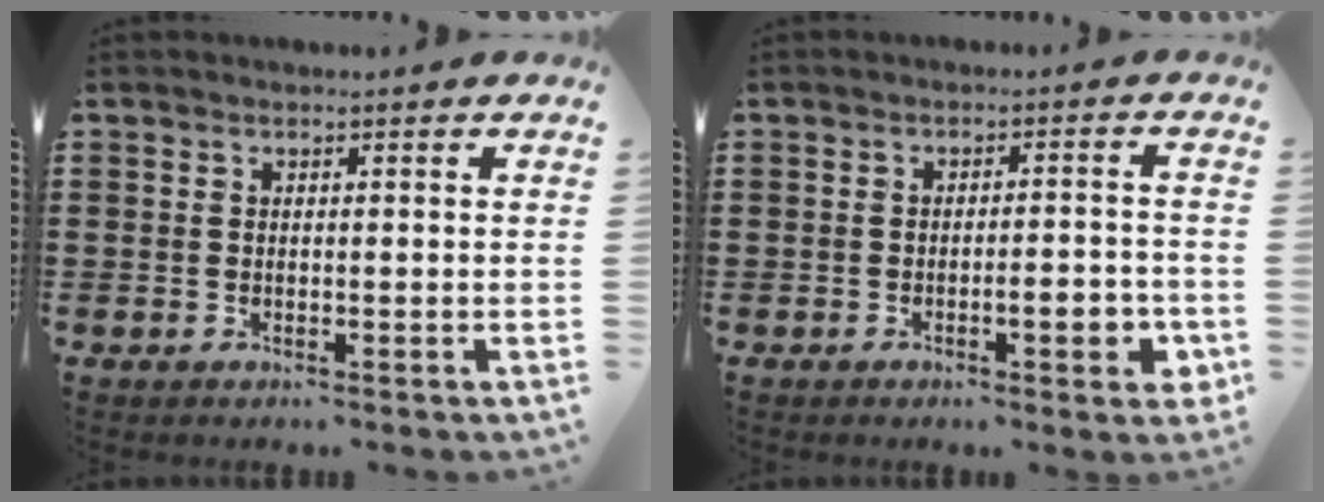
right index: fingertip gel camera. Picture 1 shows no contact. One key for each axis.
{"total": 4.1, "fx": -1.6, "fy": 0.9, "fz": 3.6, "tx": -0.050, "ty": -0.002, "tz": -0.029}